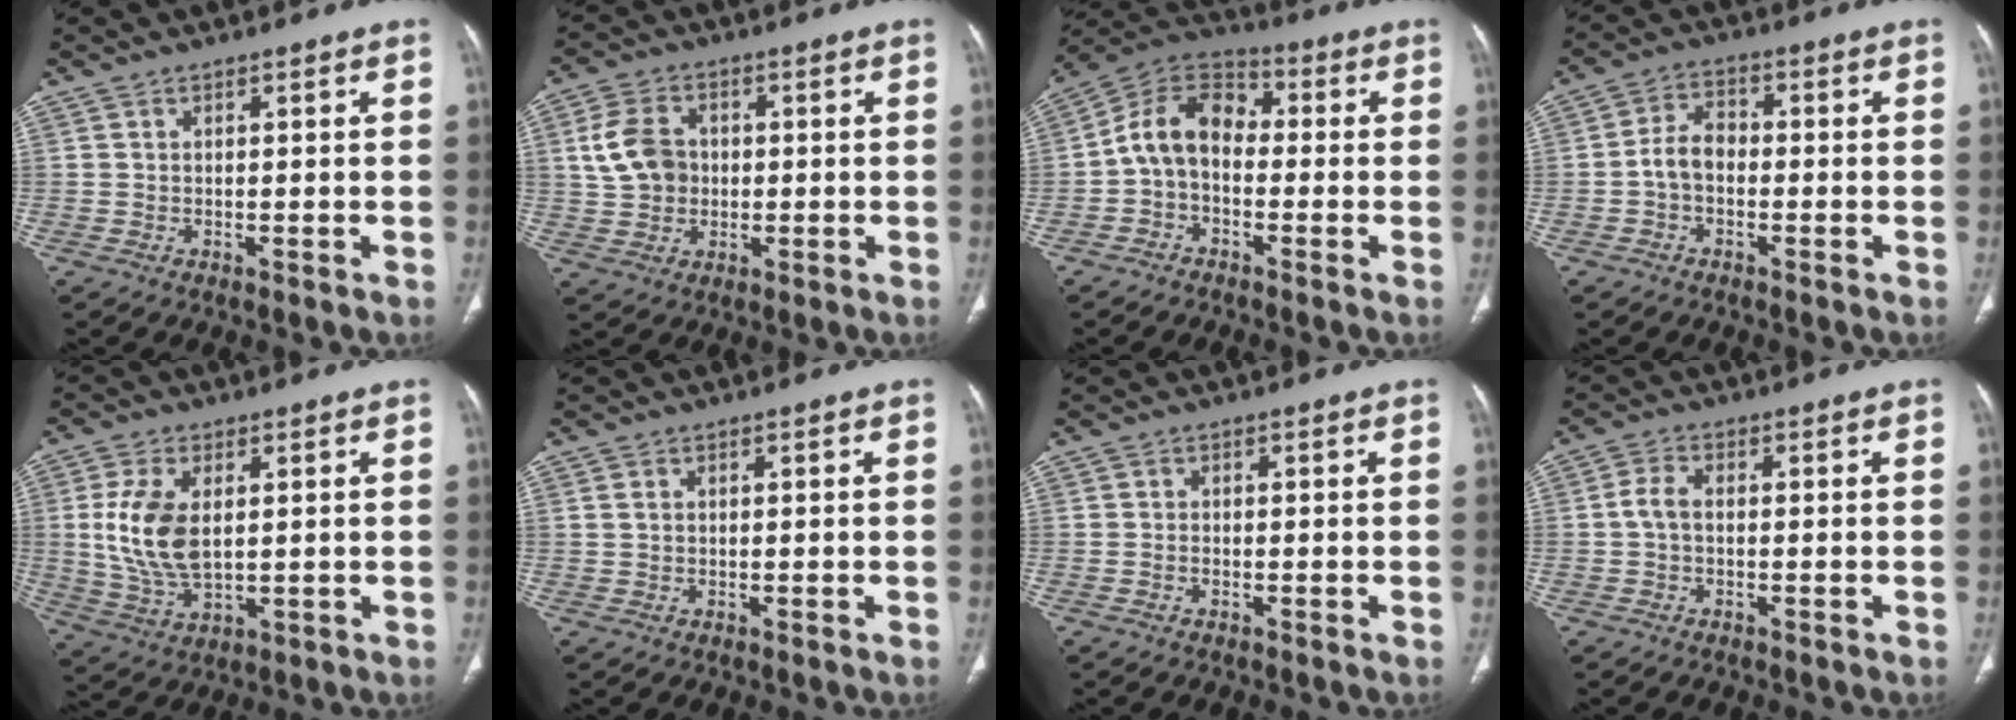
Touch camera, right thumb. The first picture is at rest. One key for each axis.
{"total": 8.6, "fx": 0.9, "fy": 6.8, "fz": 5.1, "tx": -0.084, "ty": 0.008, "tz": 0.017}
{"total": 10.2, "fx": -1.2, "fy": 7.2, "fz": 7.2, "tx": -0.112, "ty": 0.036, "tz": -0.040}
{"total": 5.1, "fx": -1.2, "fy": 3.4, "fz": 3.6, "tx": -0.059, "ty": 0.020, "tz": -0.031}
{"total": 11.3, "fx": 1.5, "fy": 6.3, "fz": 9.3, "tx": -0.195, "ty": -0.011, "tz": 0.037}
{"total": 1.1, "fx": 0.3, "fy": 0.7, "fz": 0.7, "tx": -0.019, "ty": 0.002, "tz": 0.009}
{"total": 0.7, "fx": -0.3, "fy": 0.4, "fz": 0.5, "tx": -0.010, "ty": 0.003, "tz": -0.006}
{"total": 3.2, "fx": -0.3, "fy": 1.9, "fz": 2.6, "tx": -0.054, "ty": 0.008, "tz": -0.011}